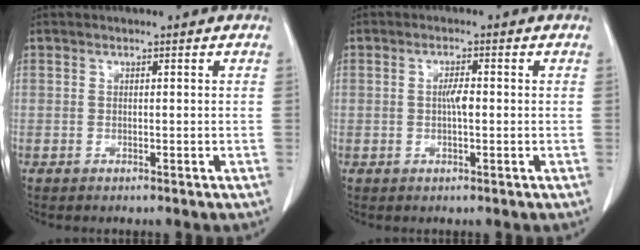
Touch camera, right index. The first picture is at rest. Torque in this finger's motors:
{"motor_torque": [0.19, 0.21, 0.02, 0.02]}